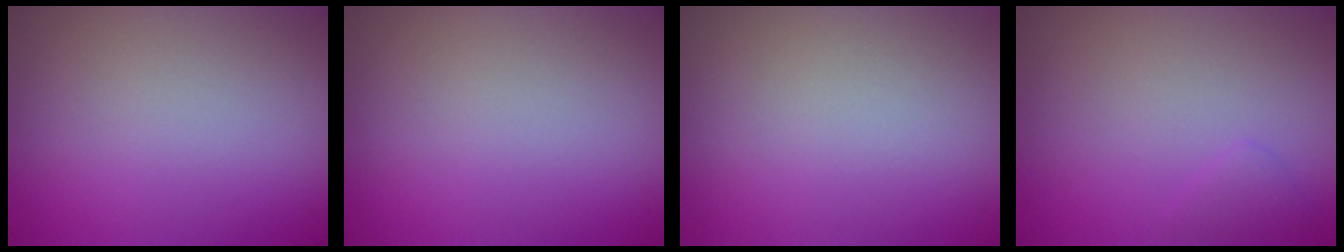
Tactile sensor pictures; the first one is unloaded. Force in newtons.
{"total": 0.0}
{"total": 0.0}
{"total": 0.9, "press": 0.9, "slide": 0.1}